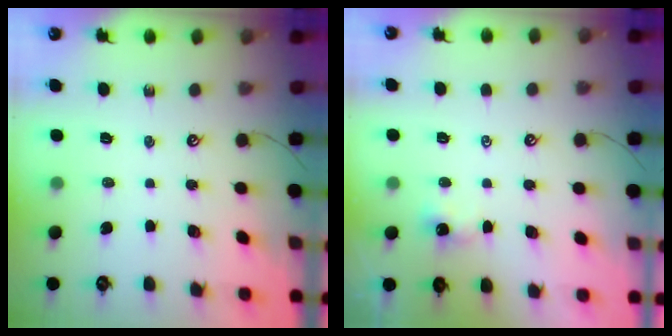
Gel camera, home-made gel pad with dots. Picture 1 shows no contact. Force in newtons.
{"total": 2.6, "press": 2.6, "slide": 0.2}